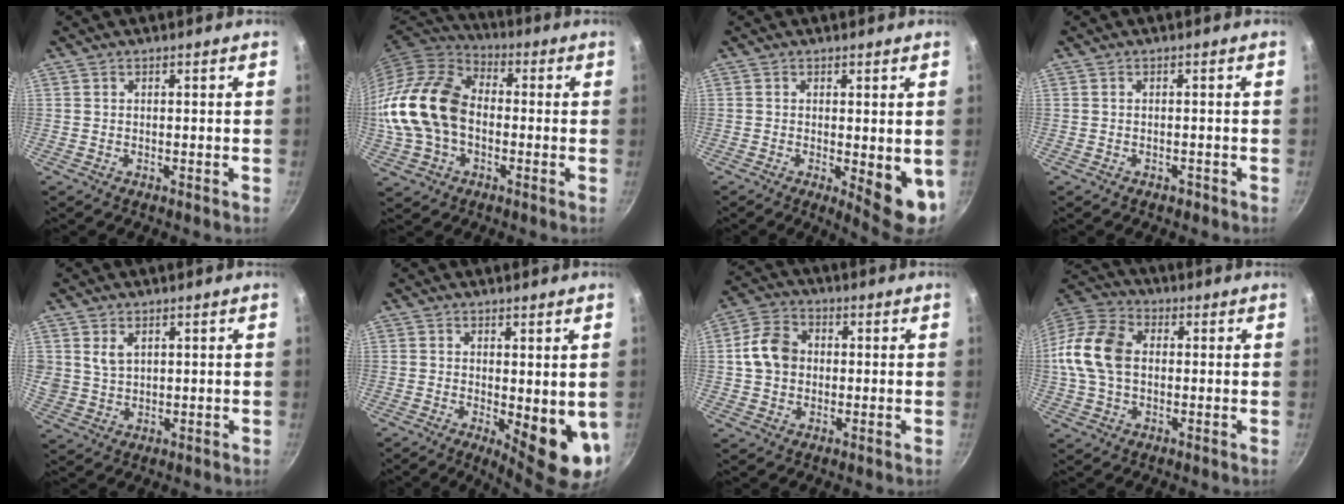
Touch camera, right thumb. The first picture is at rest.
{"total": 18.5, "force": [-1.4, 13.1, 13.0], "torque": [-0.242, 0.036, -0.036]}
{"total": 8.0, "force": [-0.8, 2.7, 7.5], "torque": [-0.083, -0.010, -0.003]}
{"total": 0.8, "force": [-0.6, 0.5, 0.2], "torque": [-0.002, 0.011, -0.003]}
{"total": 4.4, "force": [1.9, 3.2, 2.4], "torque": [-0.034, -0.008, 0.042]}
{"total": 10.0, "force": [-0.5, 3.7, 9.3], "torque": [-0.103, -0.018, 0.004]}
{"total": 8.6, "force": [0.5, 6.9, 5.1], "torque": [-0.073, 0.014, -0.004]}
{"total": 13.8, "force": [0.7, 9.6, 9.8], "torque": [-0.177, 0.026, -0.003]}